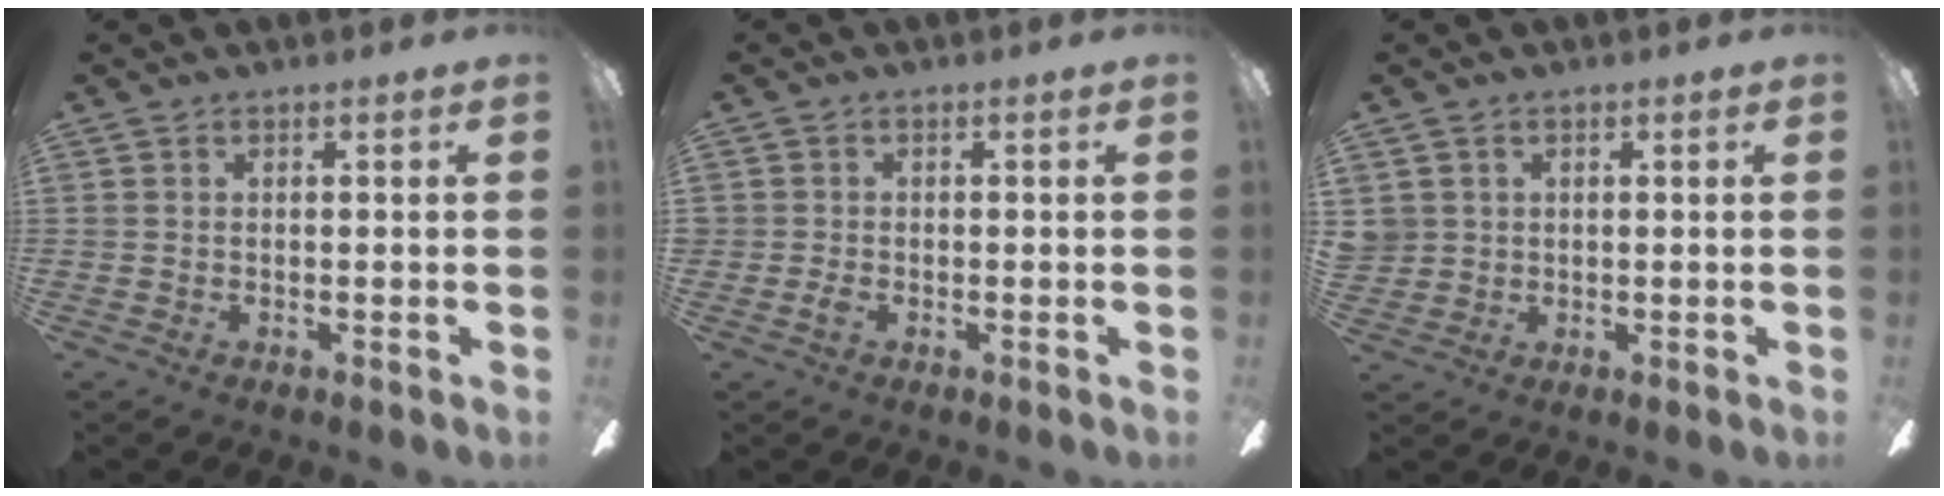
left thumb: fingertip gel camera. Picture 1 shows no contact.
{"total": 1.5, "force": [-0.7, 1.1, 0.8], "torque": [-0.013, 0.002, -0.013]}
{"total": 3.0, "force": [1.3, 2.7, -0.2], "torque": [0.000, 0.001, 0.026]}